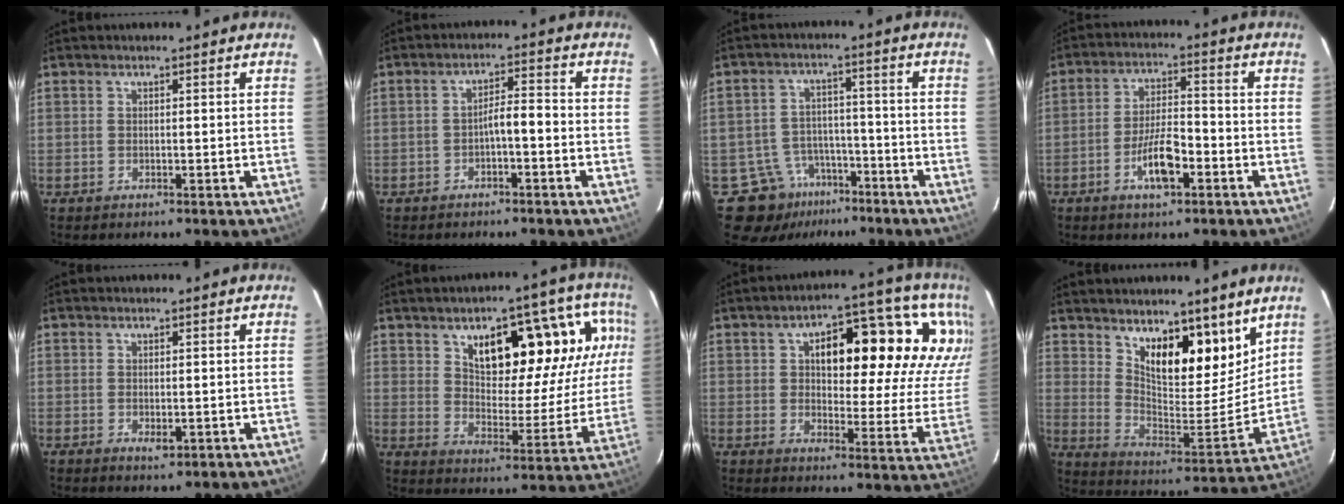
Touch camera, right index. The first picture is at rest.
{"total": 3.5, "force": [-1.3, 0.7, 3.2], "torque": [-0.048, 0.014, -0.021]}
{"total": 10.5, "force": [-6.7, 7.9, 1.6], "torque": [-0.034, 0.038, -0.096]}
{"total": 7.6, "force": [-3.3, 2.1, 6.5], "torque": [-0.124, 0.005, -0.059]}
{"total": 1.7, "force": [-0.4, 0.7, 1.5], "torque": [-0.025, -0.004, -0.002]}
{"total": 20.7, "force": [8.1, 7.5, 17.5], "torque": [-0.227, 0.026, 0.122]}
{"total": 23.0, "force": [8.7, 7.5, 19.9], "torque": [-0.222, 0.044, 0.121]}
{"total": 15.2, "force": [9.0, 5.5, 10.9], "torque": [-0.156, -0.012, 0.159]}